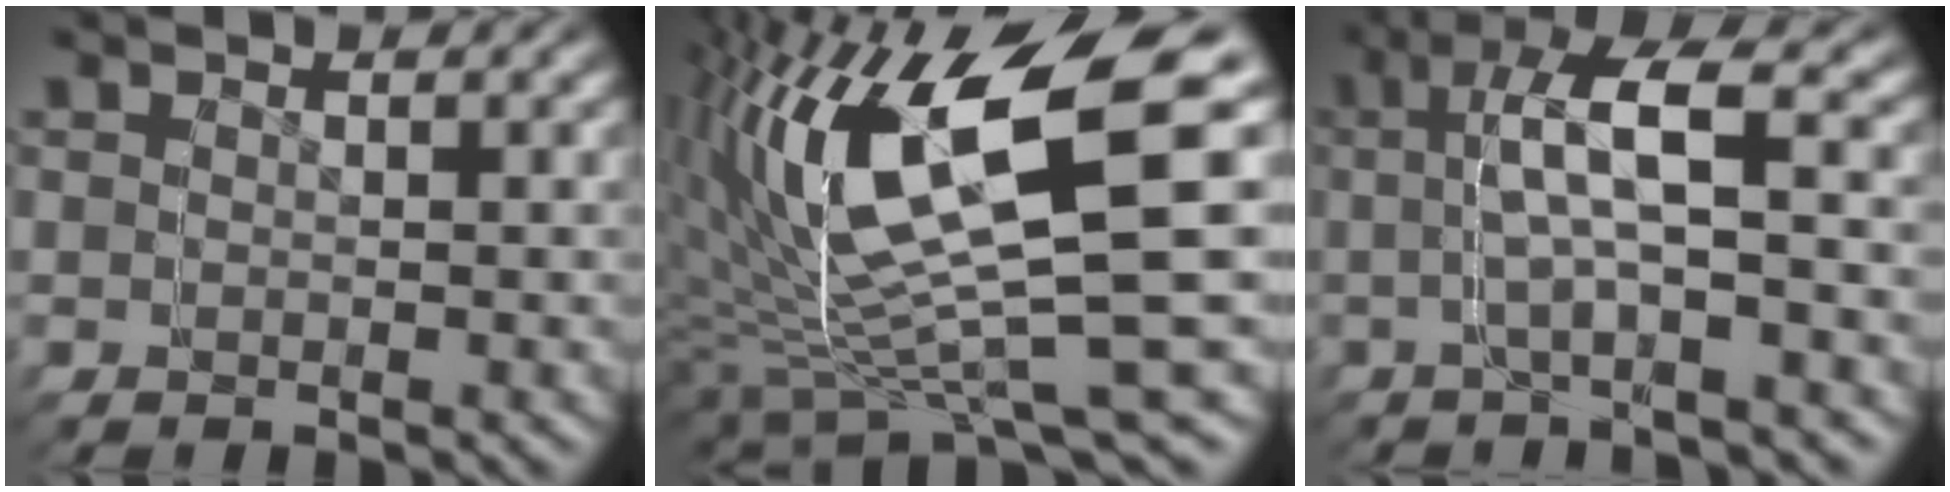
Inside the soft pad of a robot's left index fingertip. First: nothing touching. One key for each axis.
{"total": 8.5, "fx": 2.1, "fy": 4.3, "fz": 7.0, "tx": -0.174, "ty": 0.016, "tz": 0.036}
{"total": 4.9, "fx": -0.1, "fy": 2.0, "fz": 4.5, "tx": -0.082, "ty": 0.030, "tz": -0.008}